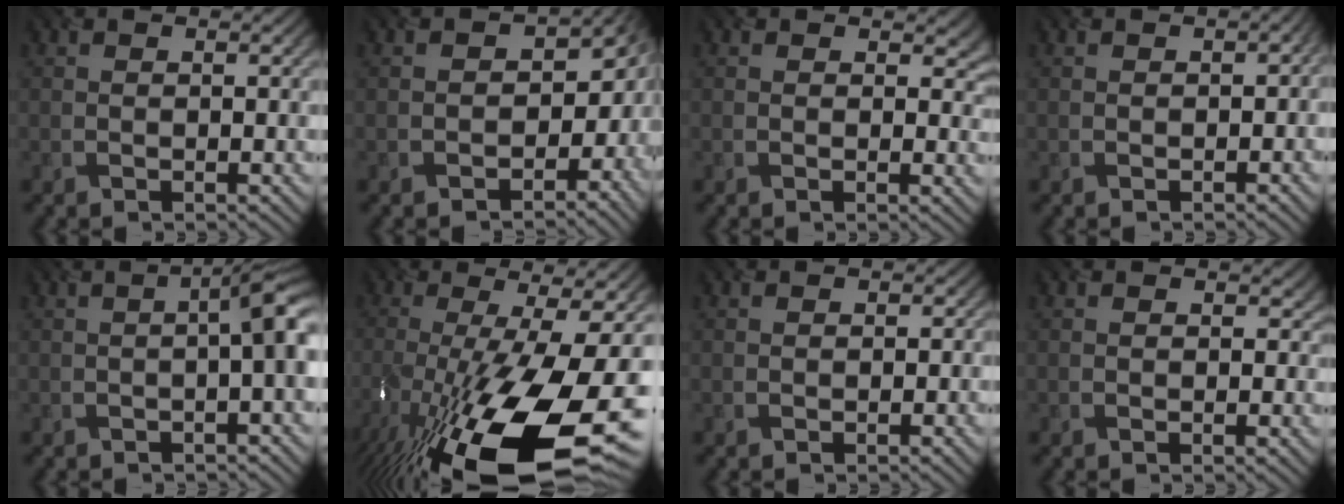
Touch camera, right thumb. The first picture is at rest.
{"total": 6.0, "force": [-2.8, 4.4, 3.0], "torque": [-0.021, -0.028, -0.037]}
{"total": 2.3, "force": [0.8, 1.9, 1.2], "torque": [-0.013, -0.010, 0.010]}
{"total": 1.6, "force": [-0.8, 1.1, 0.7], "torque": [-0.014, -0.011, -0.008]}
{"total": 4.0, "force": [-0.5, 0.9, 3.9], "torque": [-0.045, 0.008, -0.011]}
{"total": 19.6, "force": [-7.8, 6.1, 17.0], "torque": [-0.312, -0.040, -0.125]}
{"total": 1.0, "force": [-0.6, 0.6, -0.6], "torque": [0.011, -0.008, -0.008]}
{"total": 1.0, "force": [-0.1, 1.0, -0.1], "torque": [0.001, -0.007, 0.000]}